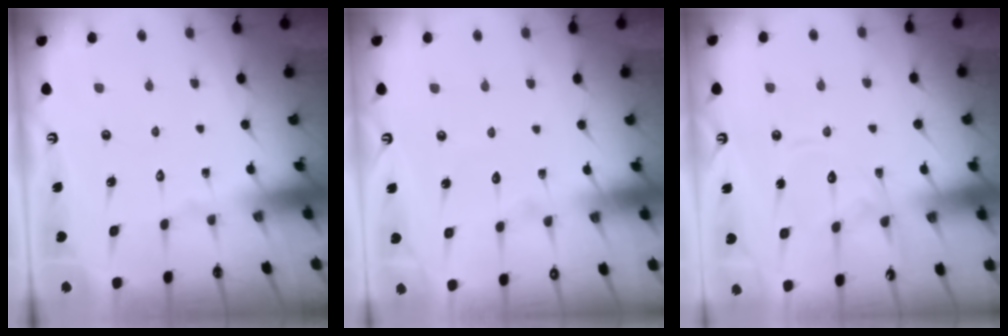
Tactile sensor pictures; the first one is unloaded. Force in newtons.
{"total": 4.3, "press": 4.3, "slide": 0.4}
{"total": 13.0, "press": 12.9, "slide": 1.3}